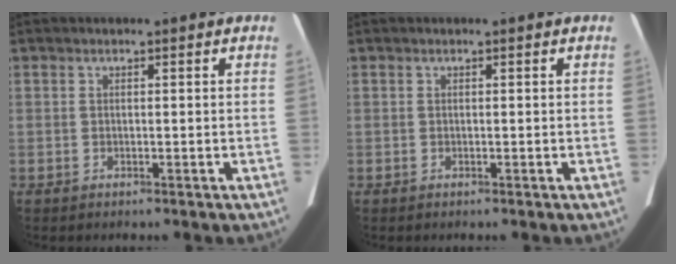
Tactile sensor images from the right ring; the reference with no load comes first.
{"total": 0.0}